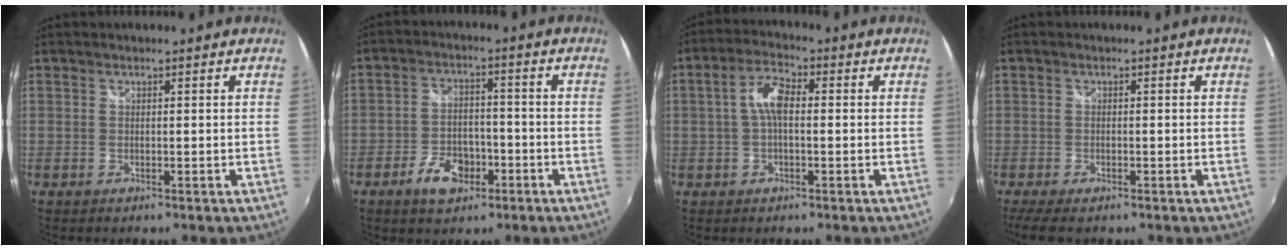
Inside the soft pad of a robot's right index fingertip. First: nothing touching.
{"total": 7.9, "force": [-4.4, 4.7, 4.7], "torque": [-0.099, 0.007, -0.069]}
{"total": 5.3, "force": [0.0, 2.2, 4.8], "torque": [-0.097, 0.015, -0.001]}
{"total": 4.8, "force": [-3.2, 1.9, 3.1], "torque": [-0.070, -0.020, -0.057]}